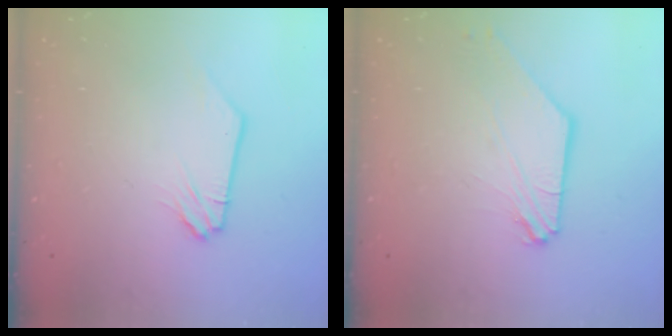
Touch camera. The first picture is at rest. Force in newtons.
{"total": 2.6, "press": 2.6, "slide": 0.5}